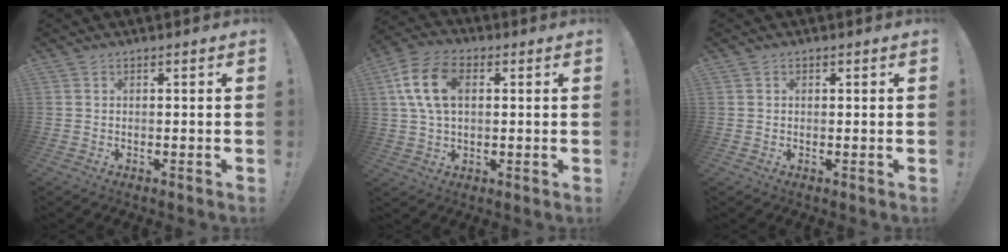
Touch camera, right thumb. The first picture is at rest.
{"total": 13.7, "force": [3.3, 8.8, 9.9], "torque": [-0.194, 0.006, 0.063]}
{"total": 0.6, "force": [0.3, 0.5, 0.1], "torque": [0.005, -0.001, 0.004]}